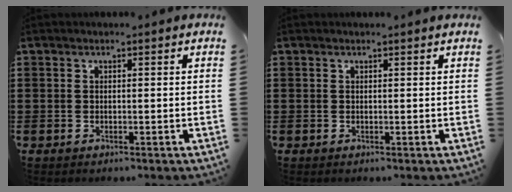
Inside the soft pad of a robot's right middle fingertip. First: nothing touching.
{"total": 0.0}